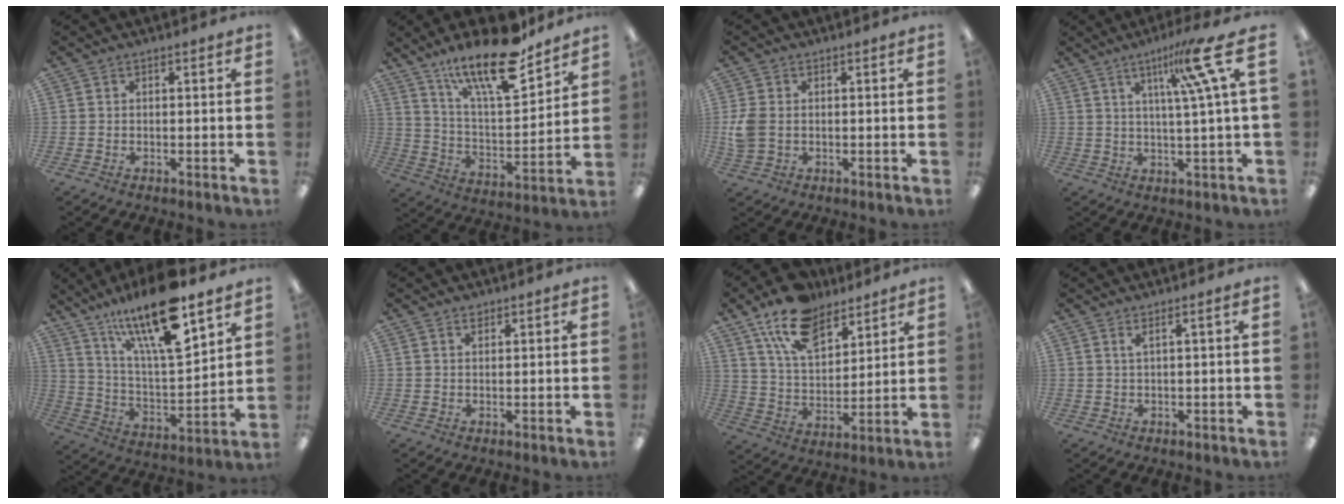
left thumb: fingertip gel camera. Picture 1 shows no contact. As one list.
[{"total": 19.6, "force": [14.9, 5.5, 11.5], "torque": [-0.202, -0.091, 0.250]}, {"total": 4.9, "force": [0.1, 3.6, 3.3], "torque": [-0.081, 0.002, 0.000]}, {"total": 13.6, "force": [5.6, 1.1, 12.3], "torque": [-0.195, -0.016, 0.076]}, {"total": 21.2, "force": [15.1, 5.0, 14.0], "torque": [-0.252, -0.089, 0.251]}, {"total": 1.1, "force": [1.0, 0.4, 0.3], "torque": [-0.007, -0.001, 0.019]}, {"total": 15.2, "force": [10.6, 7.7, 7.6], "torque": [-0.147, -0.041, 0.196]}, {"total": 1.5, "force": [0.8, -0.2, 1.3], "torque": [-0.026, -0.003, 0.013]}]